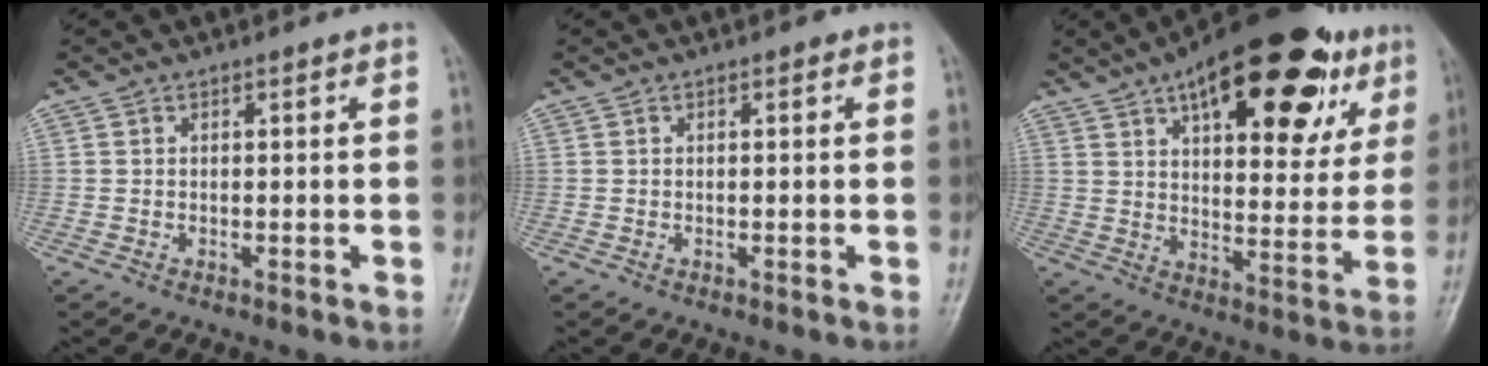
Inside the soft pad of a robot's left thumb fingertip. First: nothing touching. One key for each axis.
{"total": 0.0}
{"total": 27.0, "fx": 13.8, "fy": 11.6, "fz": 20.1, "tx": -0.258, "ty": -0.011, "tz": 0.200}